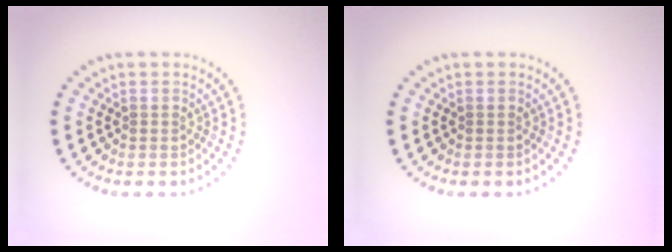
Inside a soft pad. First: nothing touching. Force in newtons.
{"total": 0.0}